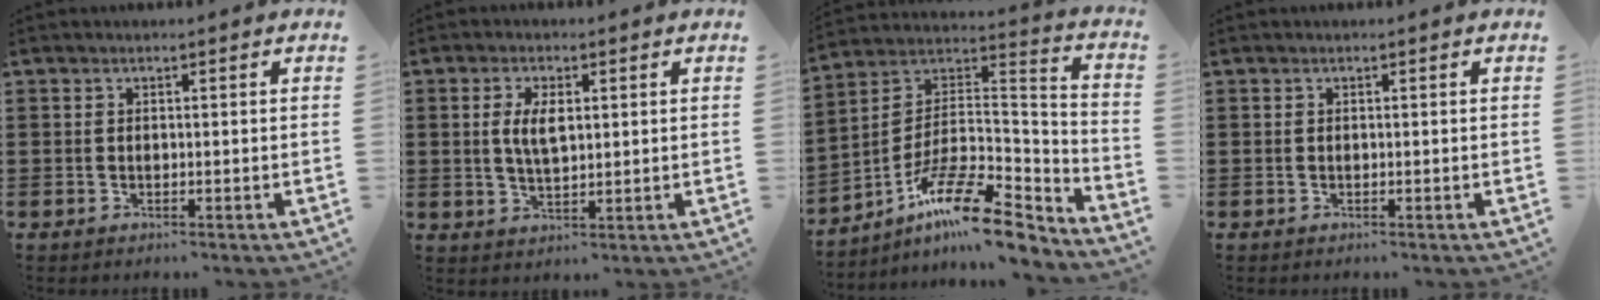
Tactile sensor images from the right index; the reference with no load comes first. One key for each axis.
{"total": 4.5, "fx": 0.8, "fy": 2.0, "fz": 4.0, "tx": -0.082, "ty": 0.010, "tz": 0.011}
{"total": 14.2, "fx": -9.5, "fy": 3.7, "fz": 9.9, "tx": -0.183, "ty": 0.017, "tz": -0.174}
{"total": 0.0}